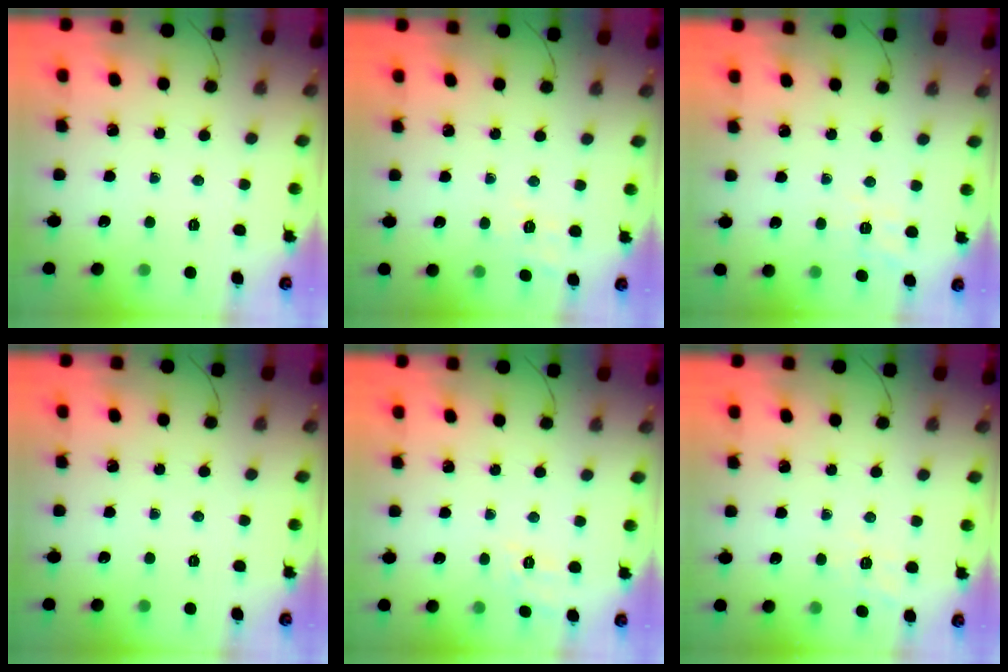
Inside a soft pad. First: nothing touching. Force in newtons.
{"total": 2.9, "press": 1.7, "slide": 2.3}
{"total": 2.2, "press": 0.2, "slide": 2.2}
{"total": 0.0}
{"total": 9.1, "press": 8.9, "slide": 2.2}
{"total": 2.3, "press": 0.9, "slide": 2.1}